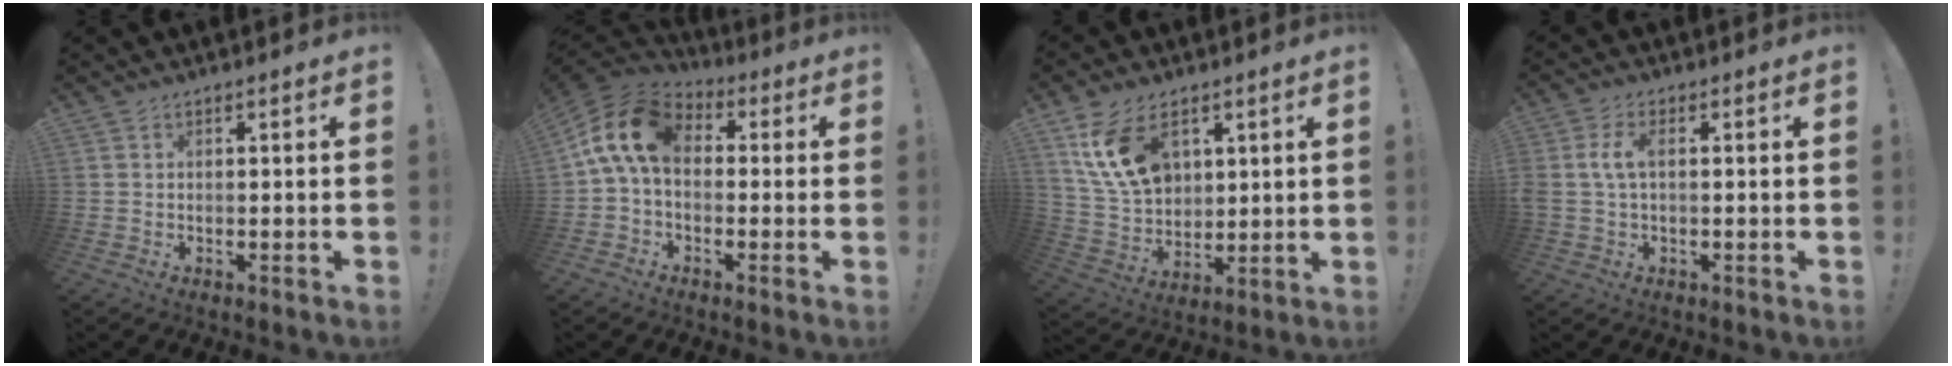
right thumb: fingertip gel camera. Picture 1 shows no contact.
{"total": 13.7, "force": [2.2, 8.6, 10.5], "torque": [-0.208, 0.018, 0.042]}
{"total": 15.5, "force": [7.2, 9.8, 9.5], "torque": [-0.185, -0.027, 0.140]}
{"total": 5.3, "force": [0.1, 2.6, 4.6], "torque": [-0.097, 0.006, 0.001]}